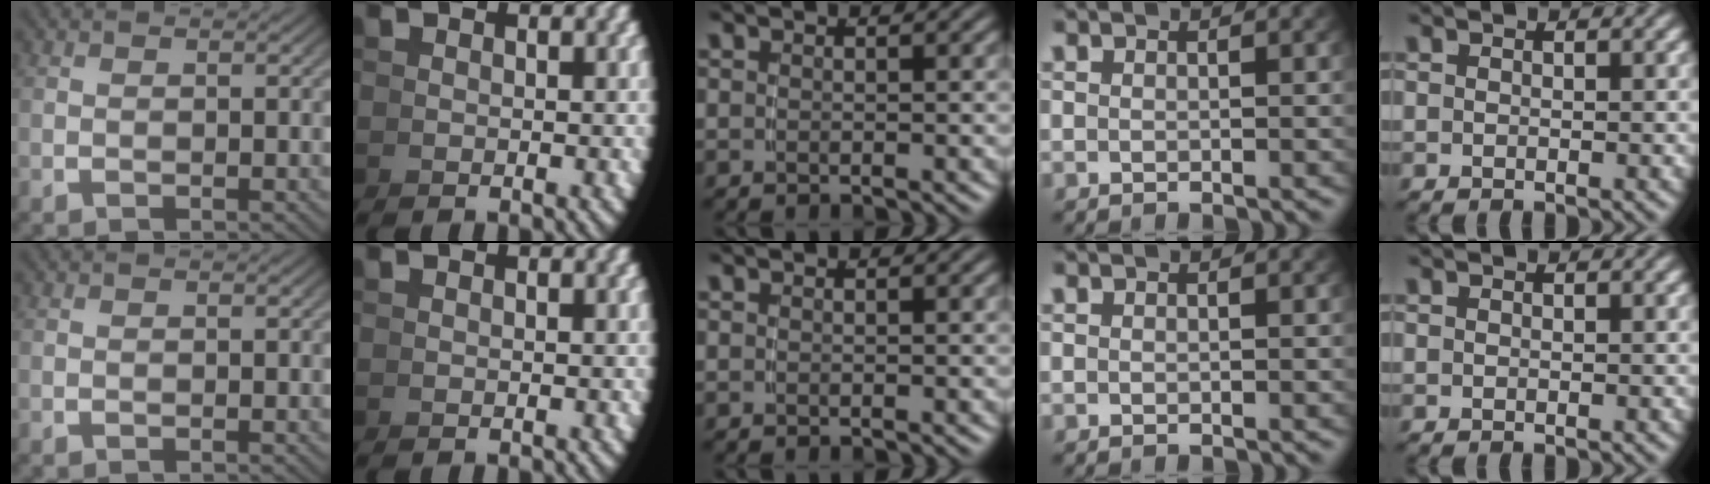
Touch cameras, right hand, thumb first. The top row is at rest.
{}